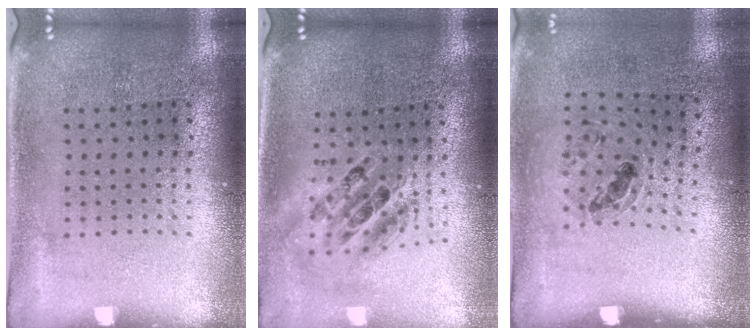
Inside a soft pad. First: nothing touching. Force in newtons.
{"total": 1.8, "press": 1.5, "slide": 1.1}
{"total": 1.0, "press": 0.8, "slide": 0.5}